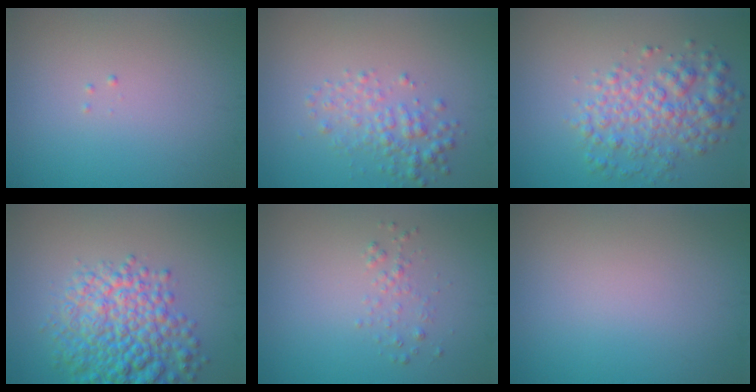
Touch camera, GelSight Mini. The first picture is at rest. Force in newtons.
{"total": 2.6, "press": 2.6, "slide": 0.0}
{"total": 4.6, "press": 4.6, "slide": 0.0}
{"total": 8.0, "press": 8.0, "slide": 0.3}
{"total": 1.0, "press": 1.0, "slide": 0.1}
{"total": 0.0}